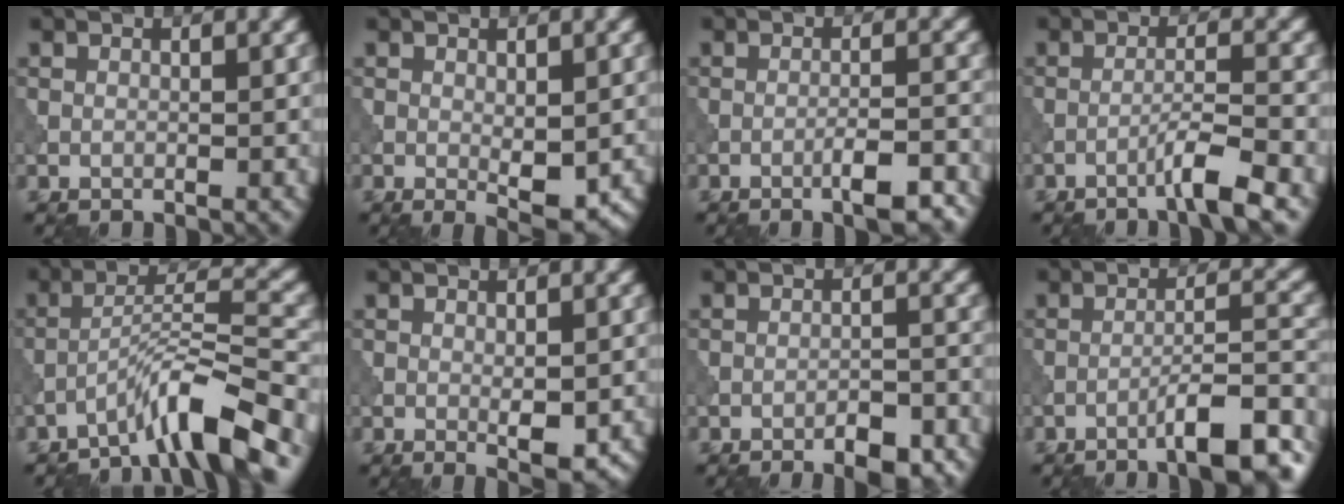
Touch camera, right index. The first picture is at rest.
{"total": 3.4, "force": [-0.5, 1.2, 3.1], "torque": [-0.046, -0.011, -0.001]}
{"total": 4.2, "force": [-2.4, 0.8, 3.3], "torque": [-0.052, 0.007, -0.038]}
{"total": 3.7, "force": [-2.2, 0.0, 2.9], "torque": [-0.043, 0.013, -0.052]}
{"total": 6.9, "force": [-4.9, 0.6, 4.7], "torque": [-0.076, 0.017, -0.092]}
{"total": 3.0, "force": [-0.6, 1.0, 2.8], "torque": [-0.042, -0.008, -0.004]}
{"total": 3.7, "force": [-2.7, 1.0, 2.4], "torque": [-0.039, 0.007, -0.038]}
{"total": 7.7, "force": [-5.2, 1.2, 5.6], "torque": [-0.071, 0.018, -0.081]}